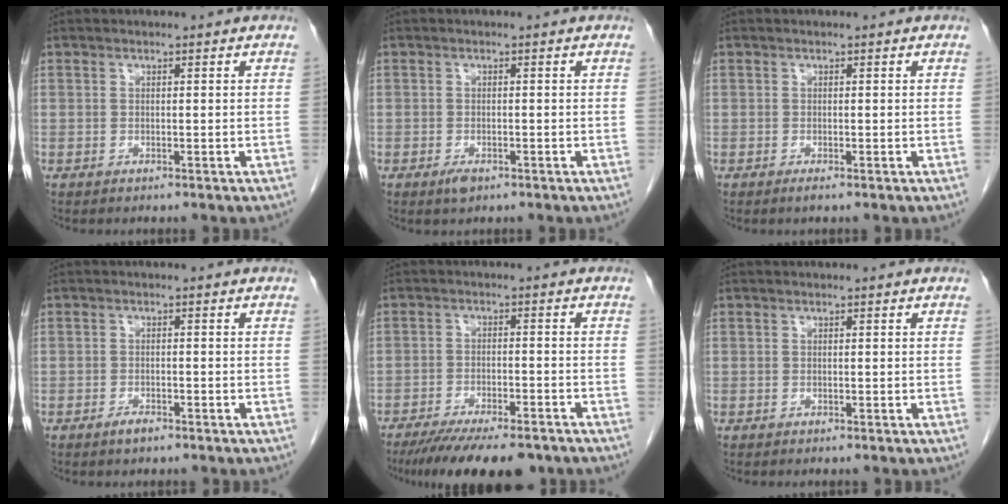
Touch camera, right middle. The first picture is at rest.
{"total": 1.6, "force": [-1.0, 0.6, 1.1], "torque": [-0.021, -0.001, -0.013]}
{"total": 0.5, "force": [-0.3, -0.1, 0.4], "torque": [-0.008, -0.001, -0.006]}
{"total": 1.6, "force": [-1.1, 0.5, 0.9], "torque": [-0.019, 0.000, -0.018]}
{"total": 13.9, "force": [-11.2, 3.2, 7.6], "torque": [-0.117, -0.019, -0.166]}
{"total": 0.0}